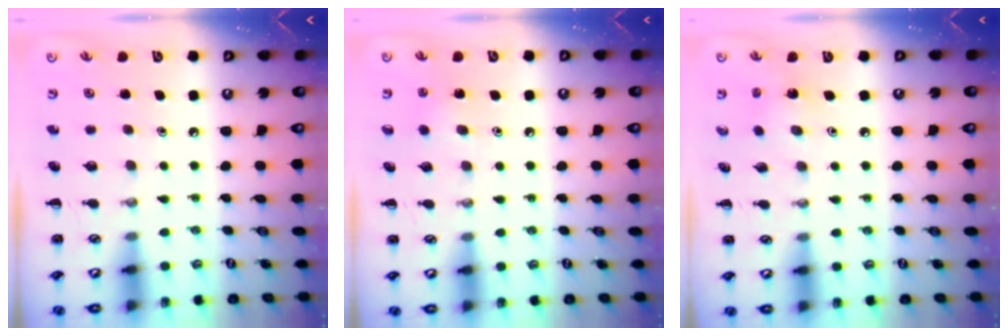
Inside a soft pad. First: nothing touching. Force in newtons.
{"total": 5.8, "press": 5.5, "slide": 1.7}
{"total": 2.7, "press": 2.5, "slide": 0.9}